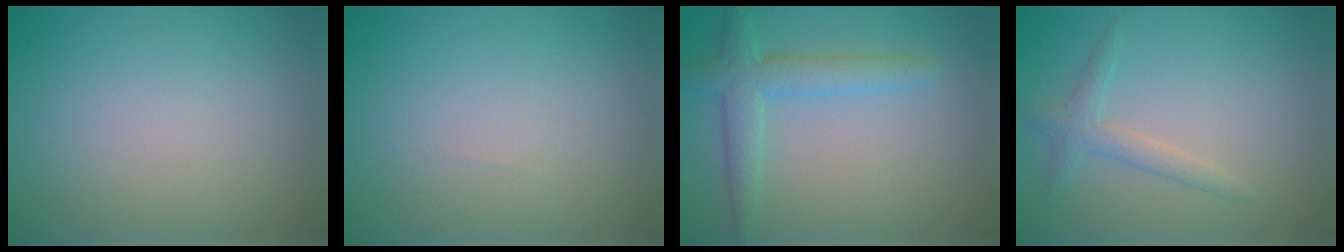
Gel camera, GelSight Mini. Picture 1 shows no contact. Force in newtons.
{"total": 0.0}
{"total": 3.5, "press": 3.5, "slide": 0.2}
{"total": 1.9, "press": 1.9, "slide": 0.0}